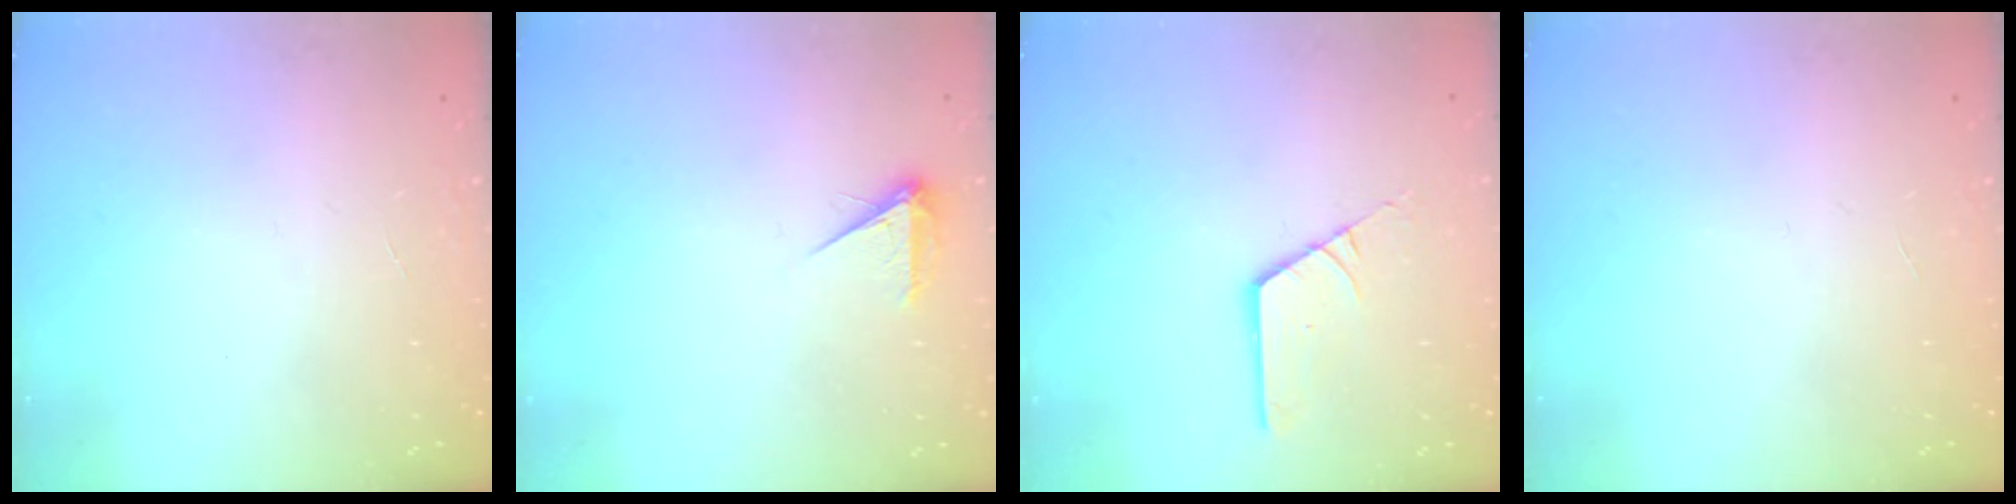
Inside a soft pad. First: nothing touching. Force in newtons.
{"total": 4.3, "press": 4.3, "slide": 0.6}
{"total": 2.6, "press": 2.6, "slide": 0.2}
{"total": 0.0}